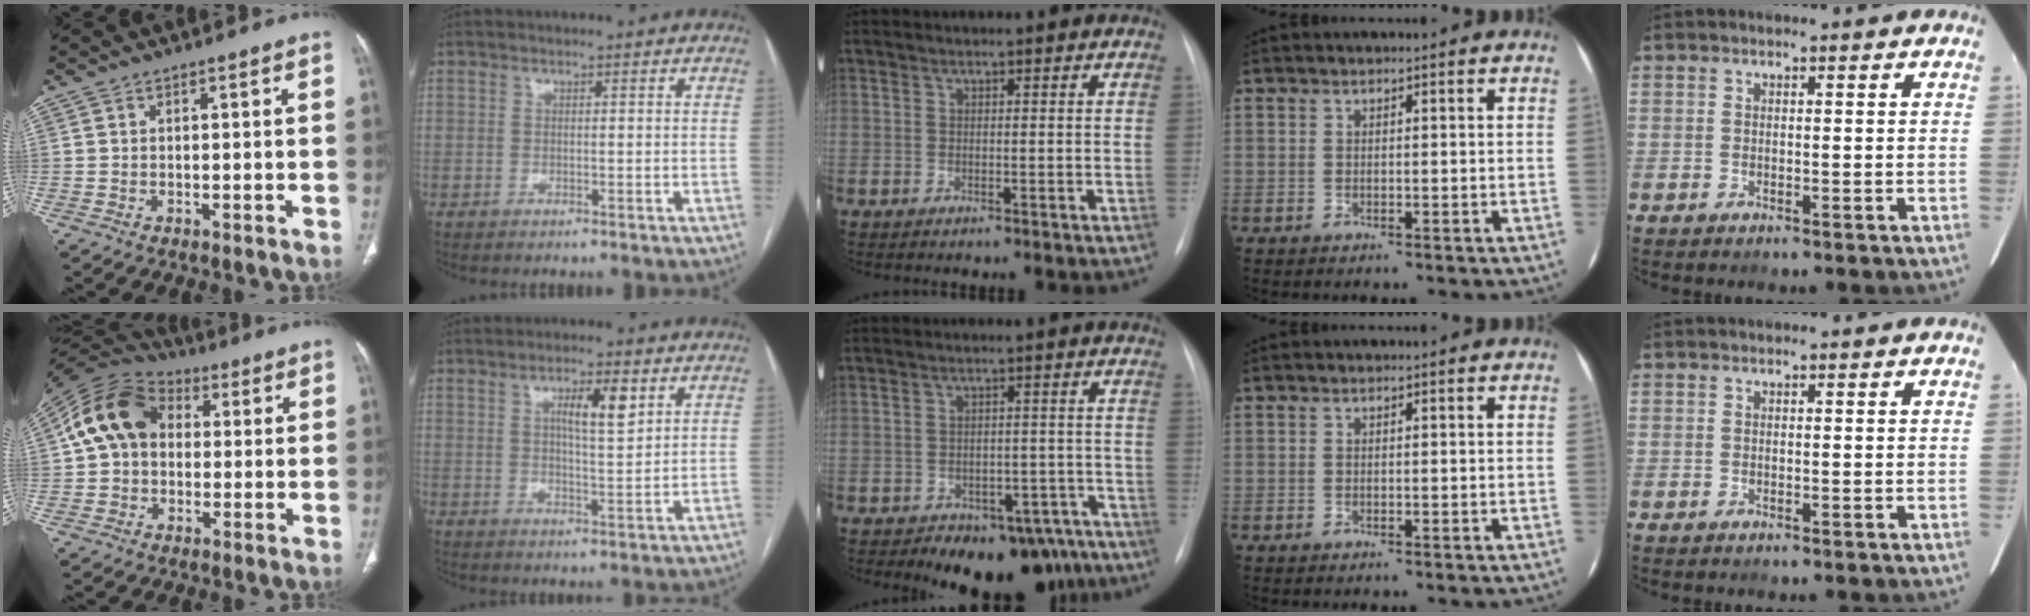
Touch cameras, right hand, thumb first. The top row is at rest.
{"thumb": {"total": 13.7, "force": [1.9, 10.6, 8.5], "torque": [-0.145, 0.033, 0.021]}, "index": {"total": 6.1, "force": [2.5, 1.2, 5.4], "torque": [-0.093, 0.003, 0.042]}, "middle": {"total": 12.5, "force": [-9.9, 6.4, 4.1], "torque": [-0.023, 0.028, -0.118]}}